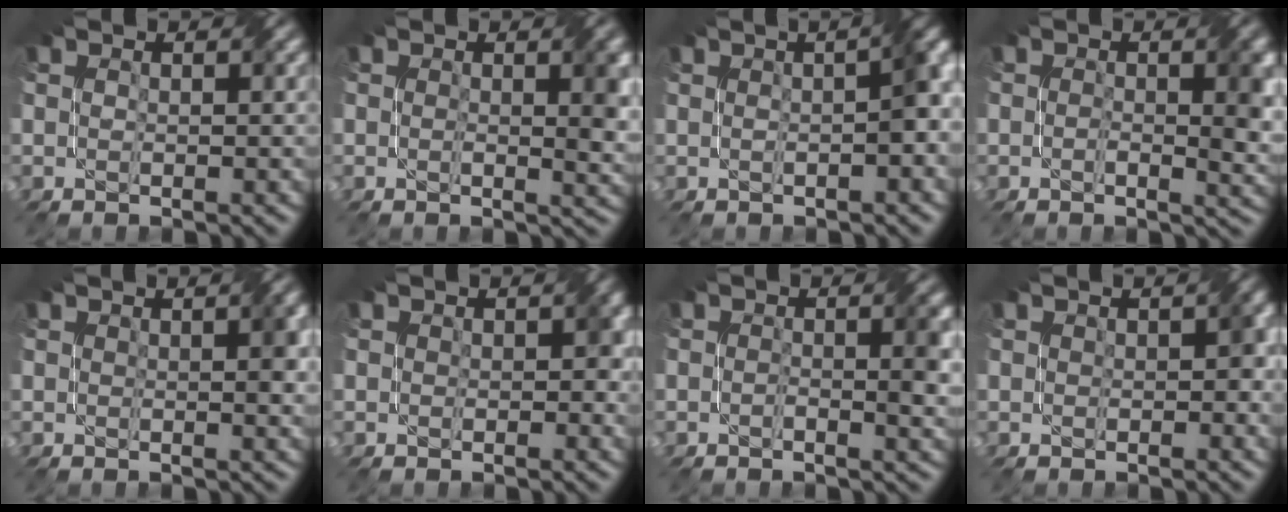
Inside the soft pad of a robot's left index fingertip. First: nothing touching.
{"total": 3.6, "force": [0.6, 1.0, 3.4], "torque": [-0.044, 0.000, 0.008]}
{"total": 4.5, "force": [0.2, 1.2, 4.3], "torque": [-0.044, 0.016, 0.006]}
{"total": 3.8, "force": [0.0, 1.3, 3.6], "torque": [-0.052, -0.003, -0.002]}
{"total": 2.2, "force": [0.5, 0.7, 2.1], "torque": [-0.025, 0.004, 0.008]}
{"total": 2.1, "force": [0.4, 1.4, 1.5], "torque": [-0.017, 0.002, 0.002]}
{"total": 3.0, "force": [-0.3, 0.9, 2.8], "torque": [-0.043, -0.002, -0.006]}
{"total": 2.3, "force": [0.2, 1.3, 1.9], "torque": [-0.023, 0.006, 0.001]}